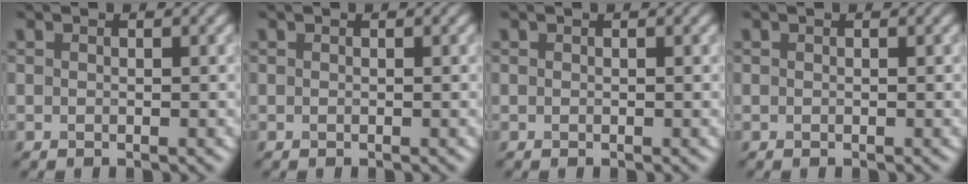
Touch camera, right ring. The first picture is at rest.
{"total": 0.0}
{"total": 0.0}
{"total": 0.0}